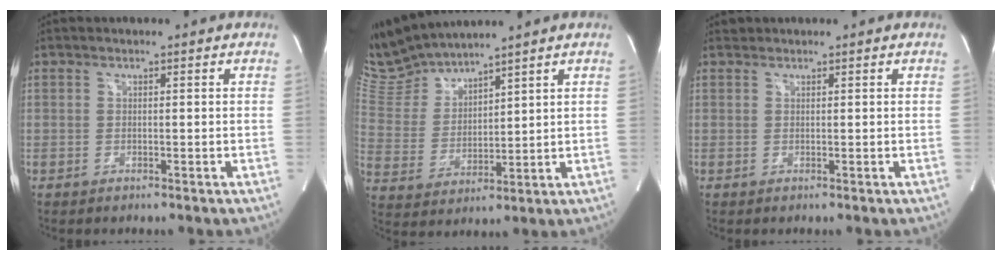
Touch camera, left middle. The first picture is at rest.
{"total": 9.4, "force": [9.3, 0.1, 1.3], "torque": [-0.054, 0.011, 0.207]}
{"total": 0.6, "force": [0.5, 0.2, -0.1], "torque": [-0.006, 0.006, 0.009]}